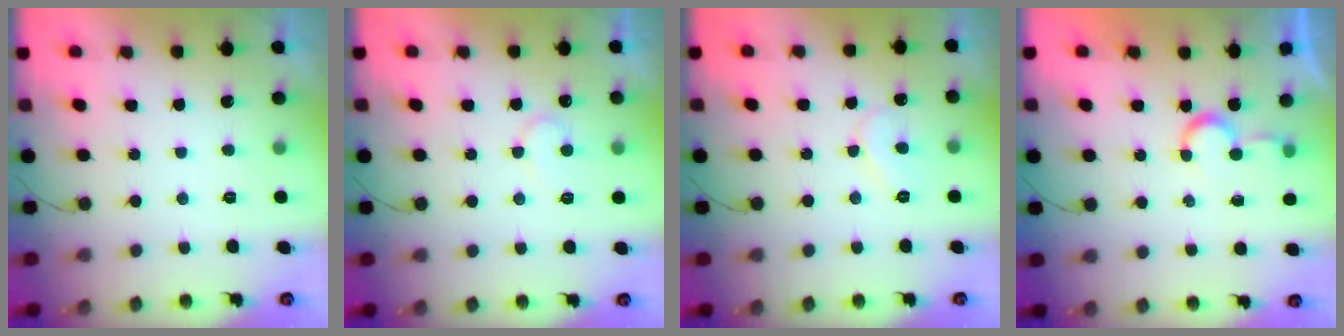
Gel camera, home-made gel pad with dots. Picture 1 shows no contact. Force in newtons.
{"total": 6.9, "press": 6.8, "slide": 0.4}
{"total": 6.5, "press": 6.5, "slide": 0.5}
{"total": 5.0, "press": 5.0, "slide": 0.3}